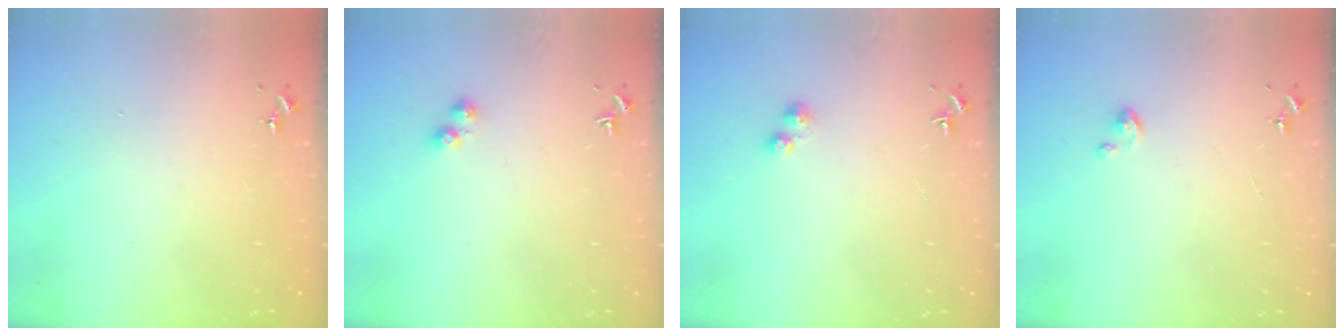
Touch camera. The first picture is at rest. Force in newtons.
{"total": 2.5, "press": 2.4, "slide": 0.6}
{"total": 2.4, "press": 2.4, "slide": 0.4}
{"total": 3.4, "press": 3.4, "slide": 0.2}